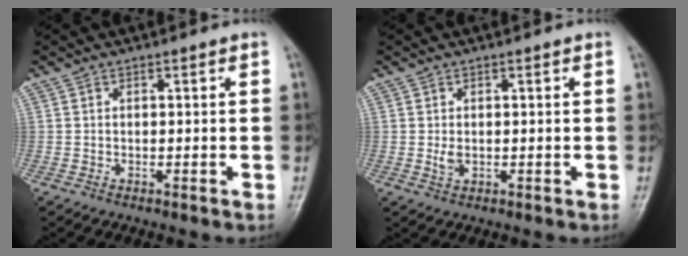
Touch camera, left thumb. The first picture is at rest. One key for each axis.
{"total": 1.7, "fx": 0.3, "fy": 1.1, "fz": 1.3, "tx": -0.023, "ty": -0.005, "tz": 0.008}